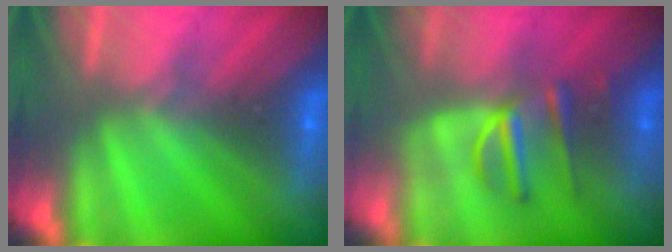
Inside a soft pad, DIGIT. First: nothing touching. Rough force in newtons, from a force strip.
{"total": 2.9}